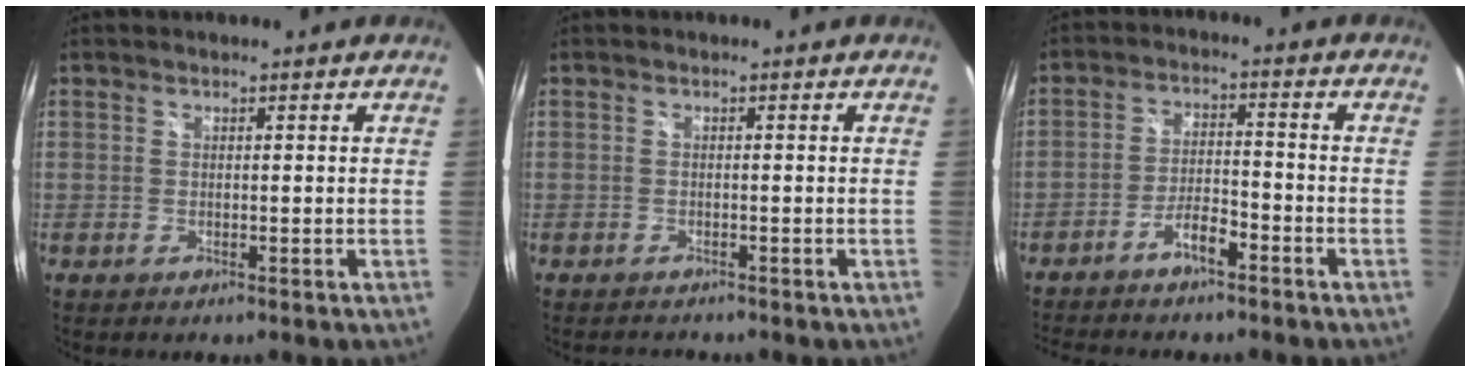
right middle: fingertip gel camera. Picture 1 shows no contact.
{"total": 1.6, "force": [-1.6, 0.2, 0.1], "torque": [-0.006, -0.009, -0.024]}
{"total": 6.4, "force": [-5.1, 1.2, 3.7], "torque": [-0.085, 0.013, -0.091]}